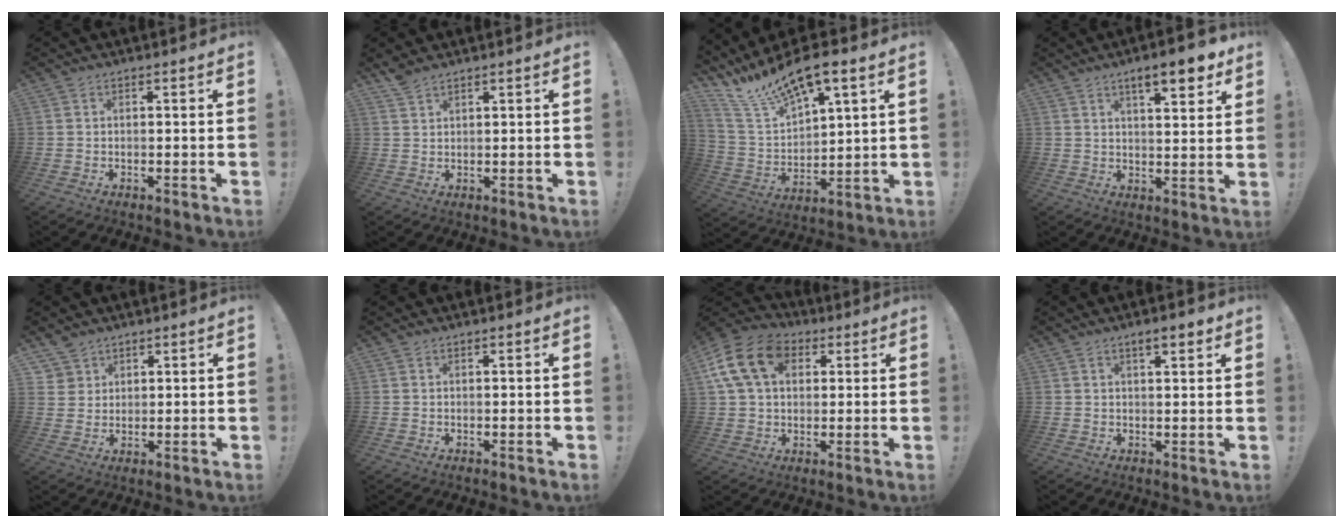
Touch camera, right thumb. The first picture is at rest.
{"total": 3.1, "force": [2.7, 0.7, 1.4], "torque": [-0.030, -0.014, 0.051]}
{"total": 15.3, "force": [11.7, 5.0, 8.5], "torque": [-0.159, -0.084, 0.209]}
{"total": 9.2, "force": [5.8, 2.3, 6.7], "torque": [-0.083, -0.033, 0.092]}
{"total": 4.2, "force": [2.9, 3.0, 0.2], "torque": [-0.003, -0.021, 0.056]}
{"total": 0.0}
{"total": 16.7, "force": [5.6, 12.1, 10.1], "torque": [-0.183, -0.003, 0.110]}
{"total": 4.4, "force": [2.8, 1.4, 3.1], "torque": [-0.034, -0.015, 0.041]}